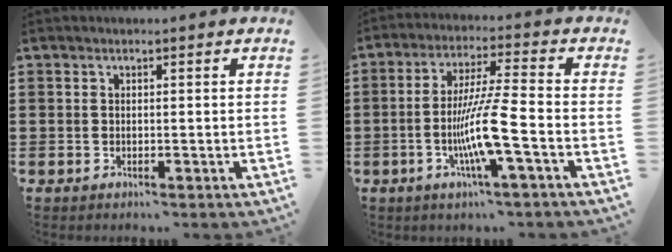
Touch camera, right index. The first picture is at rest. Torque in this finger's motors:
{"motor_torque": [2.14, 0.00, 0.44, 0.21]}